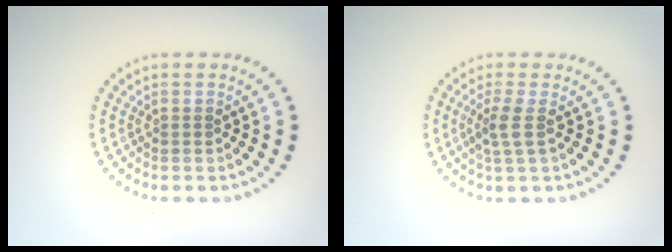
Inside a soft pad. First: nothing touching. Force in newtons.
{"total": 2.1, "press": 1.6, "slide": 1.4}